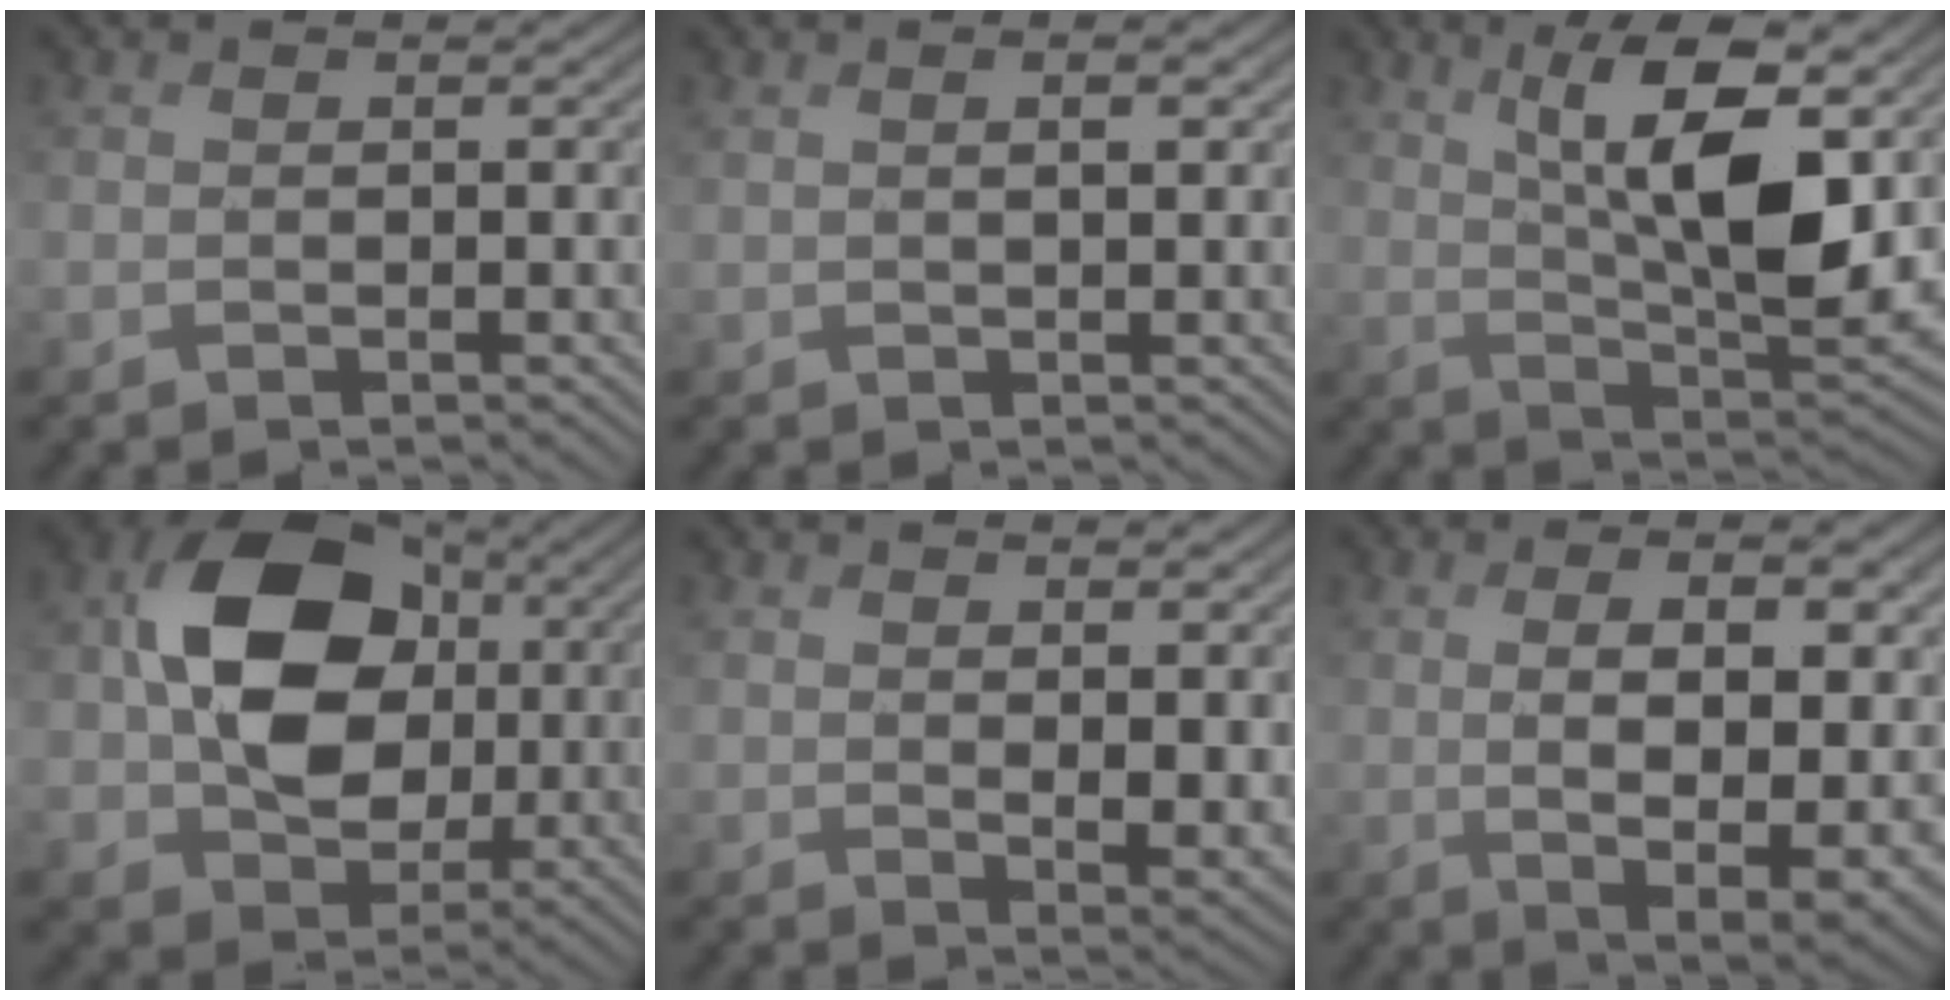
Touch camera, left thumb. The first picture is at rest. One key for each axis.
{"total": 1.7, "fx": 0.9, "fy": 0.6, "fz": 1.4, "tx": -0.022, "ty": -0.002, "tz": 0.021}
{"total": 12.2, "fx": 3.8, "fy": 4.0, "fz": 10.9, "tx": -0.188, "ty": -0.006, "tz": 0.068}
{"total": 14.3, "fx": 1.4, "fy": 11.0, "fz": 9.1, "tx": -0.171, "ty": 0.013, "tz": 0.021}
{"total": 5.4, "fx": 2.6, "fy": 2.3, "fz": 4.1, "tx": -0.083, "ty": -0.013, "tz": 0.059}
{"total": 11.4, "fx": 1.8, "fy": 5.0, "fz": 10.1, "tx": -0.160, "ty": -0.004, "tz": 0.030}